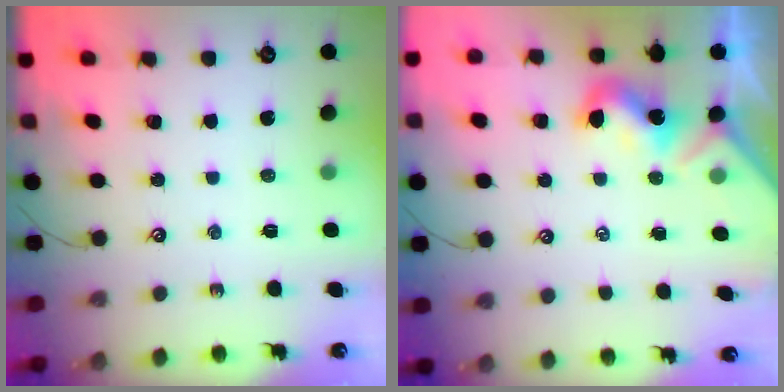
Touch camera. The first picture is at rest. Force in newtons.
{"total": 1.9, "press": 1.9, "slide": 0.3}